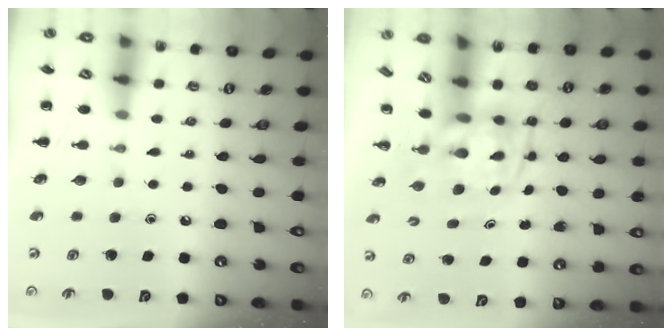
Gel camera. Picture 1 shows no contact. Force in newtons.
{"total": 3.5, "press": 3.4, "slide": 0.9}